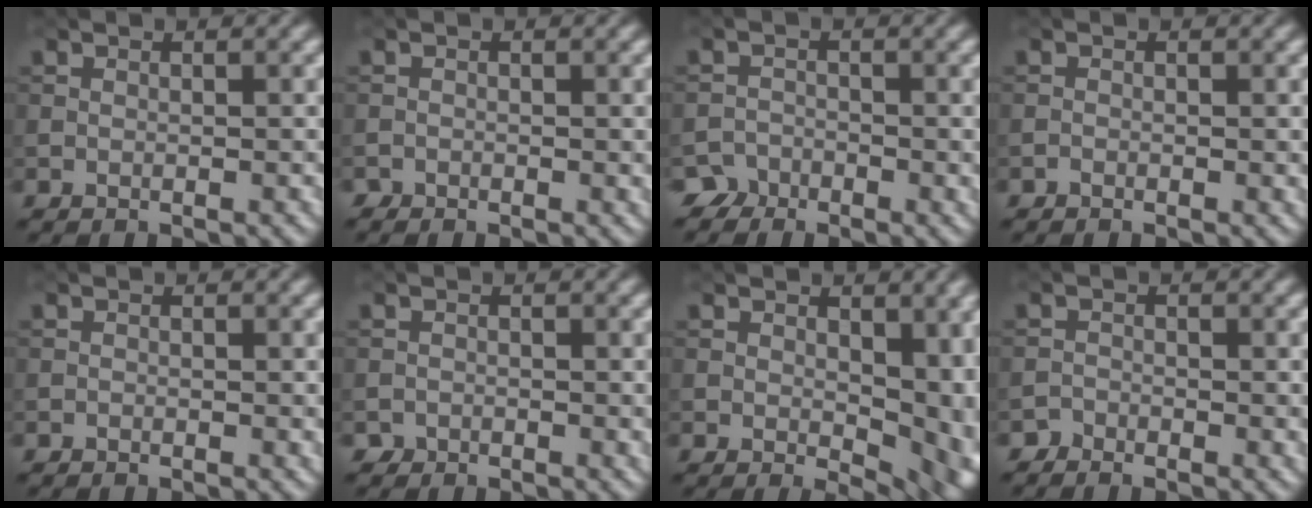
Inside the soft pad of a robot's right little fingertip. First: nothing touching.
{"total": 0.9, "force": [-0.5, -0.1, -0.7], "torque": [0.019, 0.002, -0.016]}
{"total": 2.5, "force": [-2.2, 0.8, -0.8], "torque": [0.029, 0.006, -0.042]}
{"total": 0.6, "force": [-0.3, -0.2, -0.4], "torque": [0.013, 0.005, -0.010]}
{"total": 0.6, "force": [0.0, -0.3, -0.5], "torque": [0.013, 0.002, -0.004]}
{"total": 0.8, "force": [-0.4, 0.3, -0.6], "torque": [0.023, 0.000, -0.015]}
{"total": 8.9, "force": [1.0, 5.6, 6.9], "torque": [-0.101, -0.023, 0.037]}
{"total": 1.3, "force": [-1.1, -0.1, -0.8], "torque": [0.018, 0.012, -0.026]}